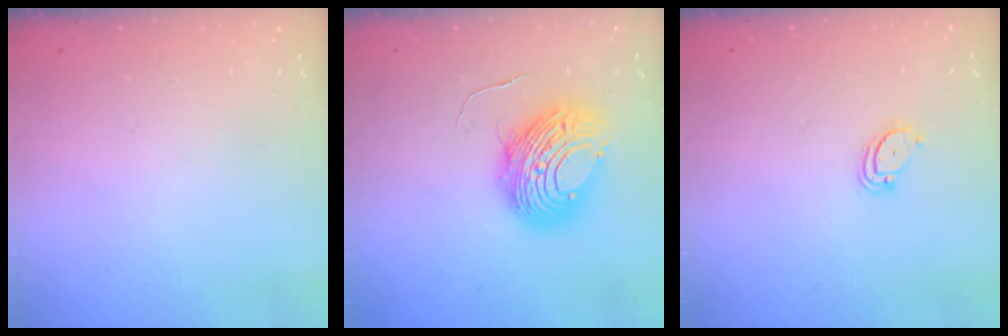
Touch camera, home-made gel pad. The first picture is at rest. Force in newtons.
{"total": 12.1, "press": 12.1, "slide": 1.2}
{"total": 2.4, "press": 2.4, "slide": 0.2}